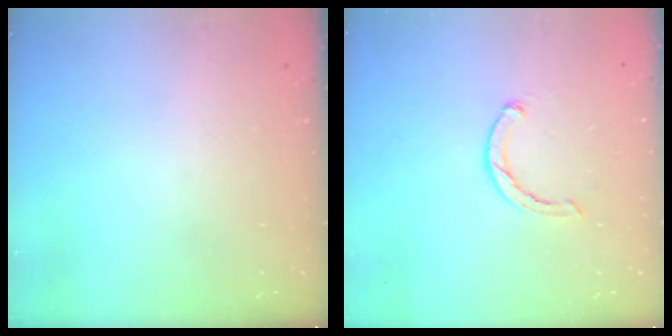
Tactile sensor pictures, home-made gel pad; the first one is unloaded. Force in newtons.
{"total": 1.5, "press": 1.5, "slide": 0.3}